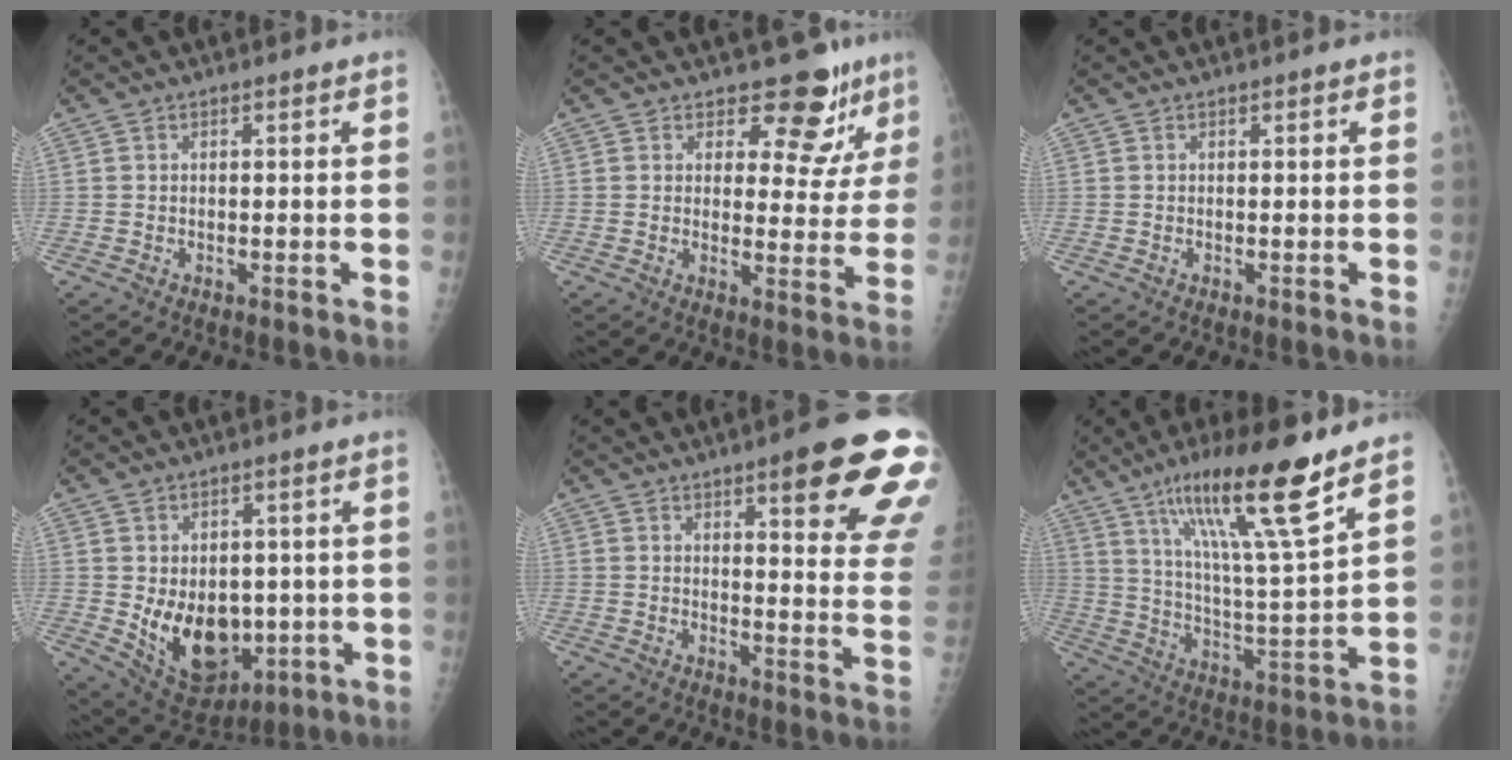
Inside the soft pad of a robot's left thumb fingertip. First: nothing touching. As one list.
[{"total": 8.9, "force": [7.3, 4.5, 2.3], "torque": [0.012, -0.055, 0.080]}, {"total": 0.0}, {"total": 13.7, "force": [-1.6, 9.6, 9.6], "torque": [-0.106, -0.016, 0.008]}, {"total": 18.7, "force": [10.5, 3.5, 15.2], "torque": [-0.167, -0.046, 0.125]}, {"total": 19.3, "force": [12.6, 1.7, 14.6], "torque": [-0.236, -0.061, 0.218]}]